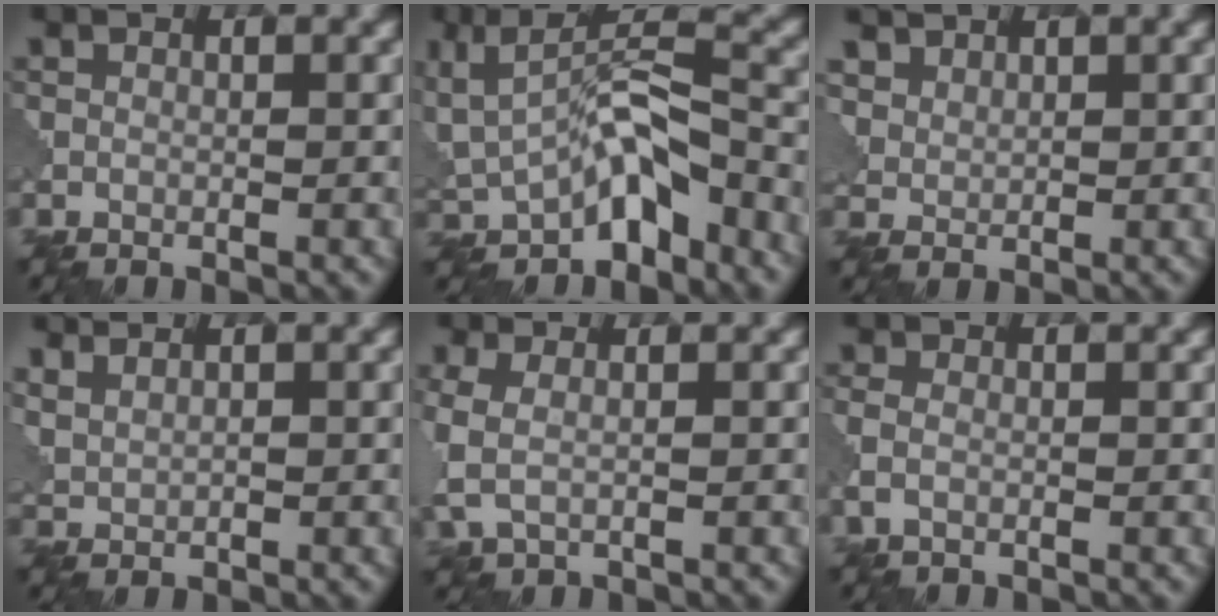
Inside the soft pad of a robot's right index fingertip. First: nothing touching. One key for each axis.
{"total": 6.9, "fx": -2.5, "fy": 3.5, "fz": 5.4, "tx": -0.073, "ty": 0.008, "tz": -0.055}
{"total": 3.9, "fx": 2.8, "fy": 2.5, "fz": 1.2, "tx": -0.045, "ty": -0.008, "tz": 0.068}
{"total": 2.9, "fx": 2.3, "fy": 1.3, "fz": 1.1, "tx": -0.033, "ty": 0.005, "tz": 0.056}
{"total": 3.2, "fx": 0.0, "fy": 2.0, "fz": 2.5, "tx": -0.071, "ty": -0.003, "tz": -0.002}
{"total": 1.6, "fx": -0.5, "fy": 1.0, "fz": 1.1, "tx": -0.032, "ty": 0.001, "tz": -0.016}